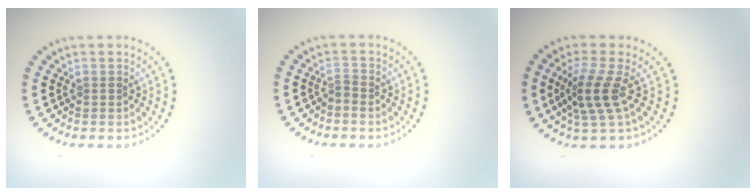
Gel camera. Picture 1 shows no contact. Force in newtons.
{"total": 0.6, "press": 0.2, "slide": 0.5}
{"total": 3.5, "press": 2.9, "slide": 2.0}